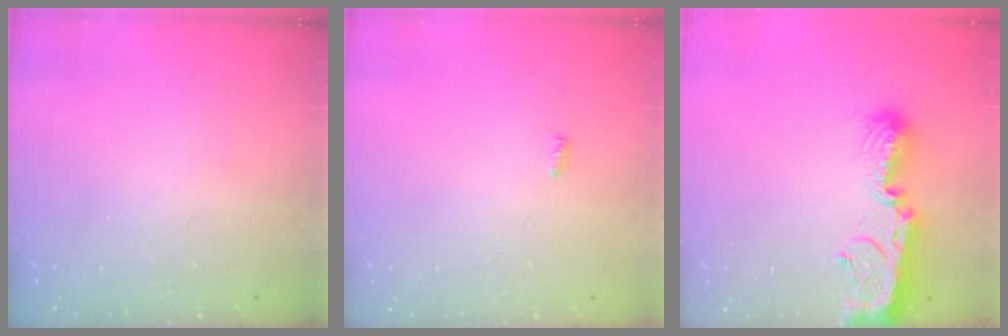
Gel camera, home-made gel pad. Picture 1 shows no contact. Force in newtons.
{"total": 2.8, "press": 2.8, "slide": 0.5}
{"total": 11.2, "press": 11.2, "slide": 1.0}